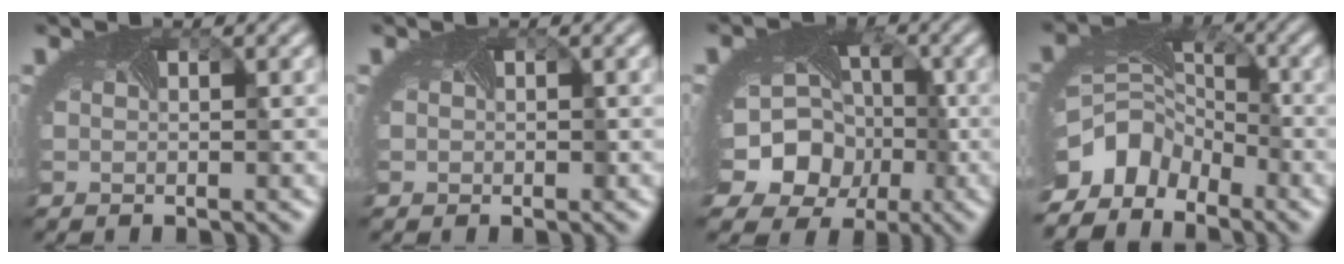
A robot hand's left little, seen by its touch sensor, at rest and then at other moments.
{"total": 0.9, "force": [0.0, 0.9, 0.3], "torque": [0.005, -0.002, 0.000]}
{"total": 13.1, "force": [-3.7, 10.9, 6.2], "torque": [-0.113, -0.031, -0.067]}
{"total": 8.5, "force": [-5.4, 5.6, 3.5], "torque": [-0.081, -0.017, -0.089]}